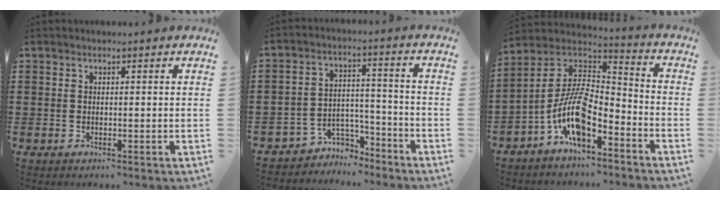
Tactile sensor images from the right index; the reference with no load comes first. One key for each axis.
{"total": 4.5, "fx": -3.9, "fy": 2.2, "fz": 0.5, "tx": -0.026, "ty": 0.007, "tz": -0.083}
{"total": 10.5, "fx": -5.6, "fy": 3.8, "fz": 8.1, "tx": -0.201, "ty": -0.020, "tz": -0.117}